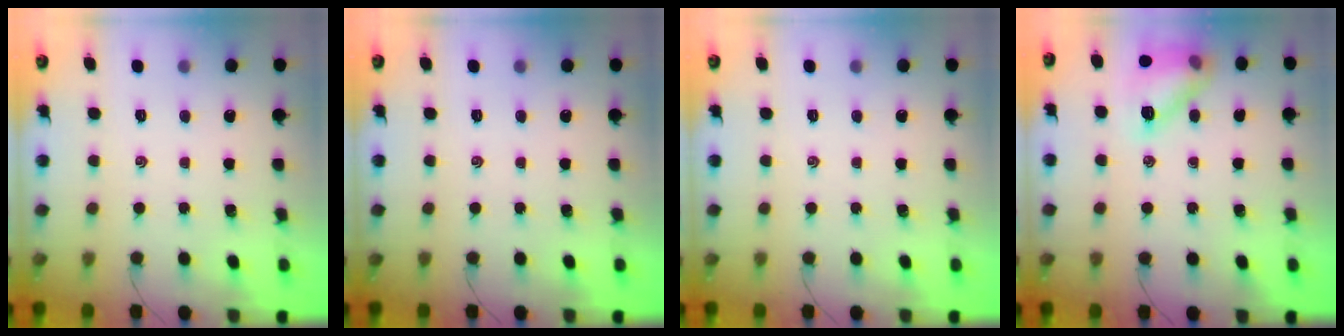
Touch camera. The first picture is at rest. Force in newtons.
{"total": 0.0}
{"total": 0.0}
{"total": 12.4, "press": 12.4, "slide": 0.1}